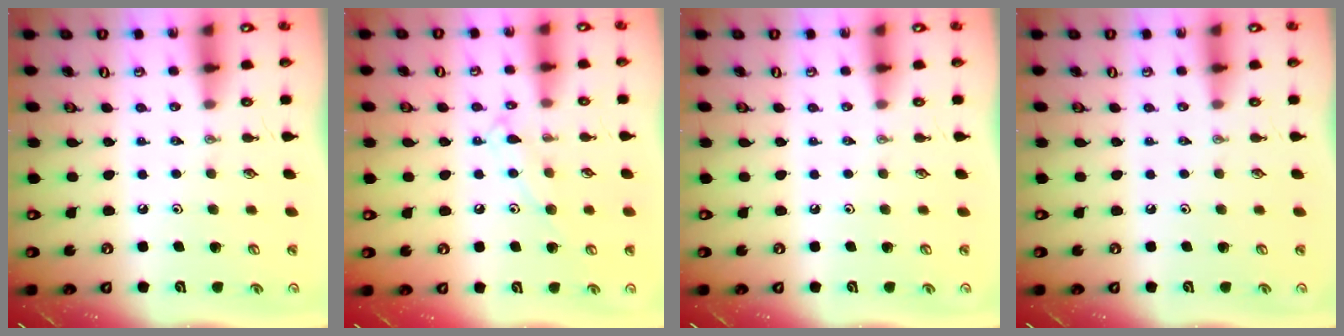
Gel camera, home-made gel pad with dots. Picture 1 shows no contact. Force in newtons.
{"total": 8.8, "press": 8.8, "slide": 0.6}
{"total": 0.0}
{"total": 0.0}